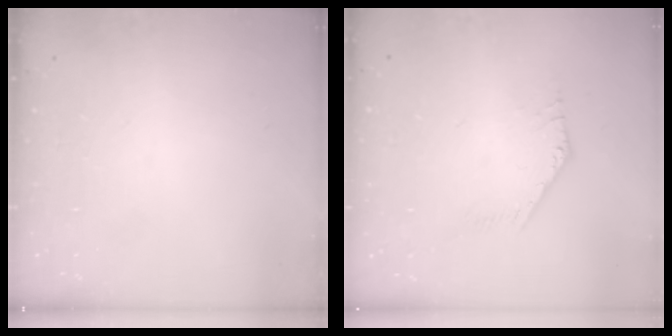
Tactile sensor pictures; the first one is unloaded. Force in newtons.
{"total": 0.8, "press": 0.7, "slide": 0.4}